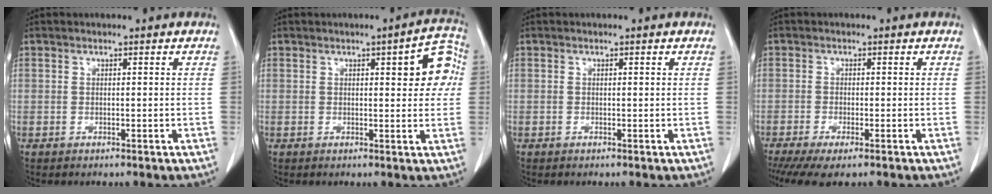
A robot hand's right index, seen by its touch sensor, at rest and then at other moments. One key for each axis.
{"total": 7.3, "fx": 1.8, "fy": 2.2, "fz": 6.8, "tx": -0.065, "ty": 0.020, "tz": 0.014}
{"total": 0.0}
{"total": 5.5, "fx": -4.0, "fy": 0.9, "fz": 3.7, "tx": -0.056, "ty": -0.013, "tz": -0.065}